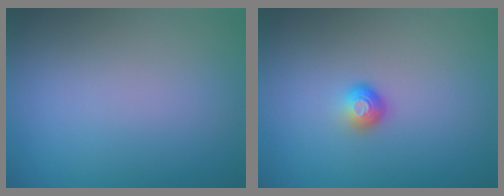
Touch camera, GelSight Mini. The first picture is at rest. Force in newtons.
{"total": 1.6, "press": 1.1, "slide": 1.2}